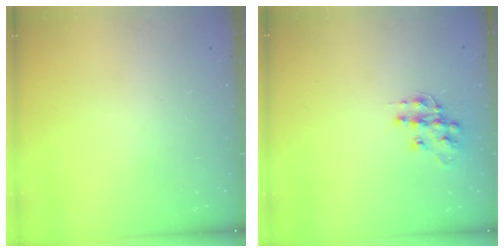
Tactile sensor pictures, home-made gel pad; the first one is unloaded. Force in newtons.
{"total": 11.6, "press": 11.5, "slide": 0.8}